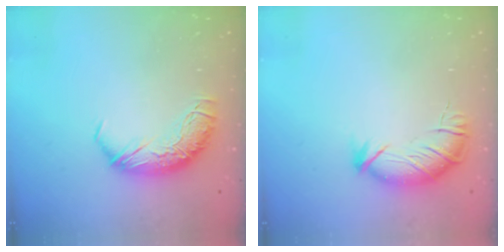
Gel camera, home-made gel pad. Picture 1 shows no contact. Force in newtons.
{"total": 3.5, "press": 3.3, "slide": 0.9}